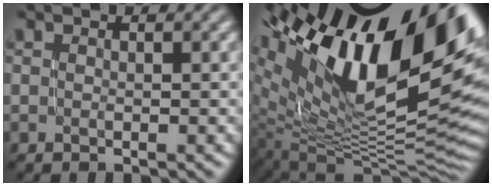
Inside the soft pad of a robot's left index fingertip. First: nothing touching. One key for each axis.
{"total": 18.3, "fx": 8.6, "fy": 7.6, "fz": 14.2, "tx": -0.261, "ty": 0.026, "tz": 0.148}